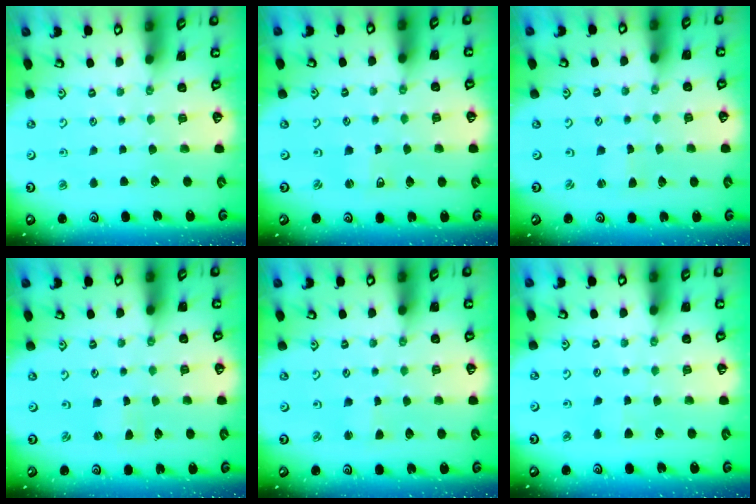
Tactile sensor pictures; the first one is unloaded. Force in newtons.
{"total": 1.7, "press": 1.7, "slide": 0.3}
{"total": 0.0}
{"total": 0.0}
{"total": 1.5, "press": 1.5, "slide": 0.1}
{"total": 3.0, "press": 3.0, "slide": 0.3}